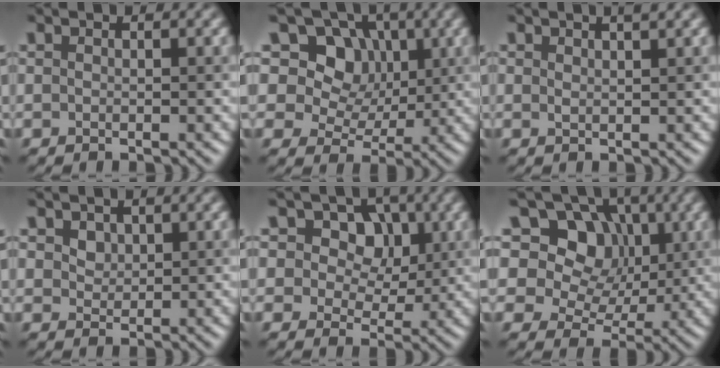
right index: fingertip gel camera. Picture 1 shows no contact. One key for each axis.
{"total": 9.5, "fx": 4.3, "fy": 7.0, "fz": 4.7, "tx": -0.076, "ty": 0.007, "tz": 0.058}
{"total": 1.3, "fx": 0.9, "fy": 0.3, "fz": 0.9, "tx": -0.016, "ty": 0.000, "tz": 0.016}
{"total": 1.7, "fx": 0.9, "fy": 1.2, "fz": 0.6, "tx": -0.015, "ty": -0.005, "tz": 0.021}
{"total": 9.3, "fx": 4.0, "fy": 6.6, "fz": 5.1, "tx": -0.071, "ty": 0.017, "tz": 0.033}
{"total": 11.7, "fx": 5.3, "fy": 8.2, "fz": 6.4, "tx": -0.092, "ty": 0.027, "tz": 0.065}